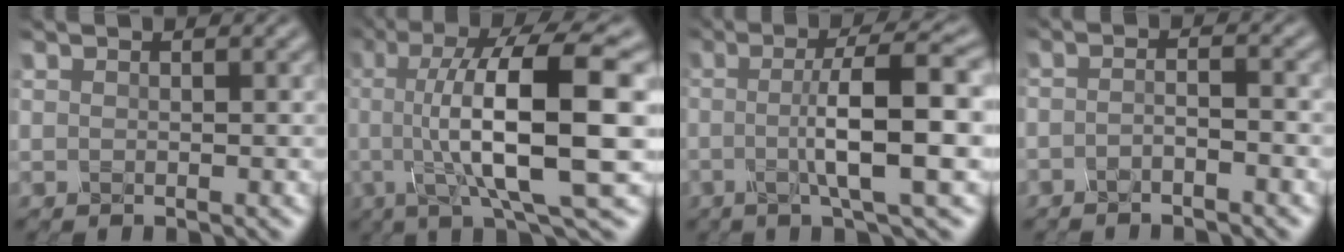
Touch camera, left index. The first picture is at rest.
{"total": 12.8, "force": [0.1, 2.9, 12.5], "torque": [-0.164, 0.015, -0.001]}
{"total": 8.5, "force": [-0.6, 1.6, 8.3], "torque": [-0.113, 0.004, -0.016]}
{"total": 1.8, "force": [-1.5, 0.1, 1.1], "torque": [-0.017, -0.003, -0.036]}